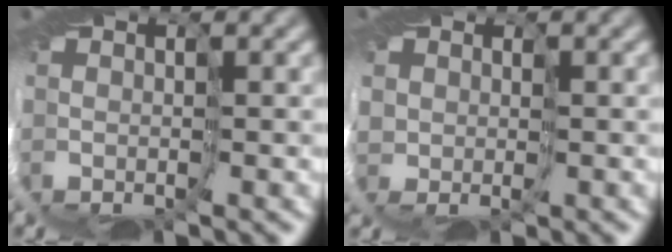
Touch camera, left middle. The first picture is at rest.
{"total": 2.0, "force": [0.5, 1.8, 0.6], "torque": [-0.030, -0.001, 0.005]}